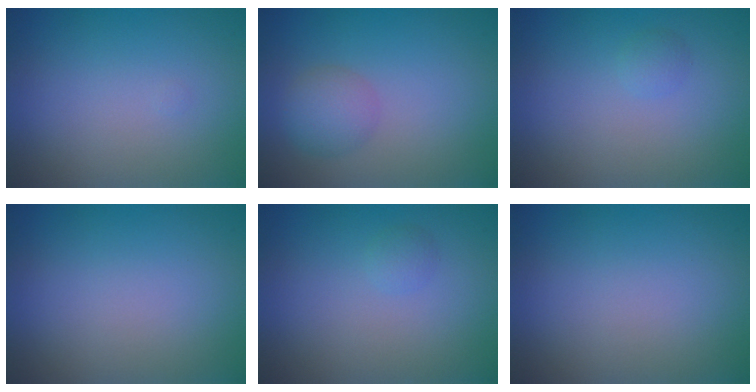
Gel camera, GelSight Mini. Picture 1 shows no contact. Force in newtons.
{"total": 2.5, "press": 2.5, "slide": 0.1}
{"total": 0.8, "press": 0.8, "slide": 0.0}
{"total": 0.0}
{"total": 0.8, "press": 0.8, "slide": 0.0}
{"total": 0.0}